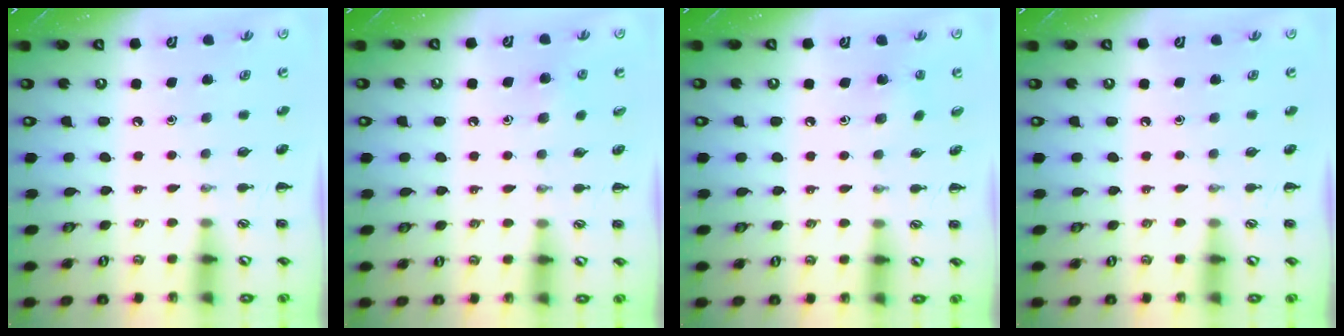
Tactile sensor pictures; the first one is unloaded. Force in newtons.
{"total": 3.0, "press": 2.7, "slide": 1.3}
{"total": 4.4, "press": 4.2, "slide": 1.4}
{"total": 0.0}